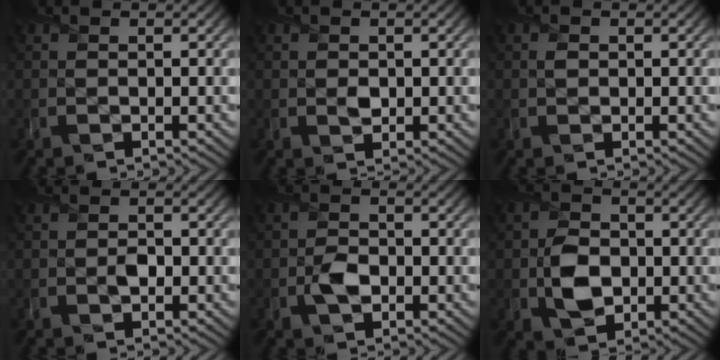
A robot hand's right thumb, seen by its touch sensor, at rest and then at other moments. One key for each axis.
{"total": 1.3, "fx": 0.1, "fy": 1.2, "fz": 0.6, "tx": -0.015, "ty": -0.005, "tz": 0.004}
{"total": 0.7, "fx": 0.2, "fy": 0.7, "fz": 0.2, "tx": -0.004, "ty": 0.000, "tz": 0.002}
{"total": 1.5, "fx": -0.4, "fy": 1.0, "fz": 1.0, "tx": -0.014, "ty": -0.001, "tz": -0.009}
{"total": 3.0, "fx": -1.0, "fy": 2.1, "fz": 1.9, "tx": -0.038, "ty": 0.000, "tz": -0.020}
{"total": 5.2, "fx": -0.8, "fy": 4.1, "fz": 3.1, "tx": -0.066, "ty": -0.005, "tz": -0.017}